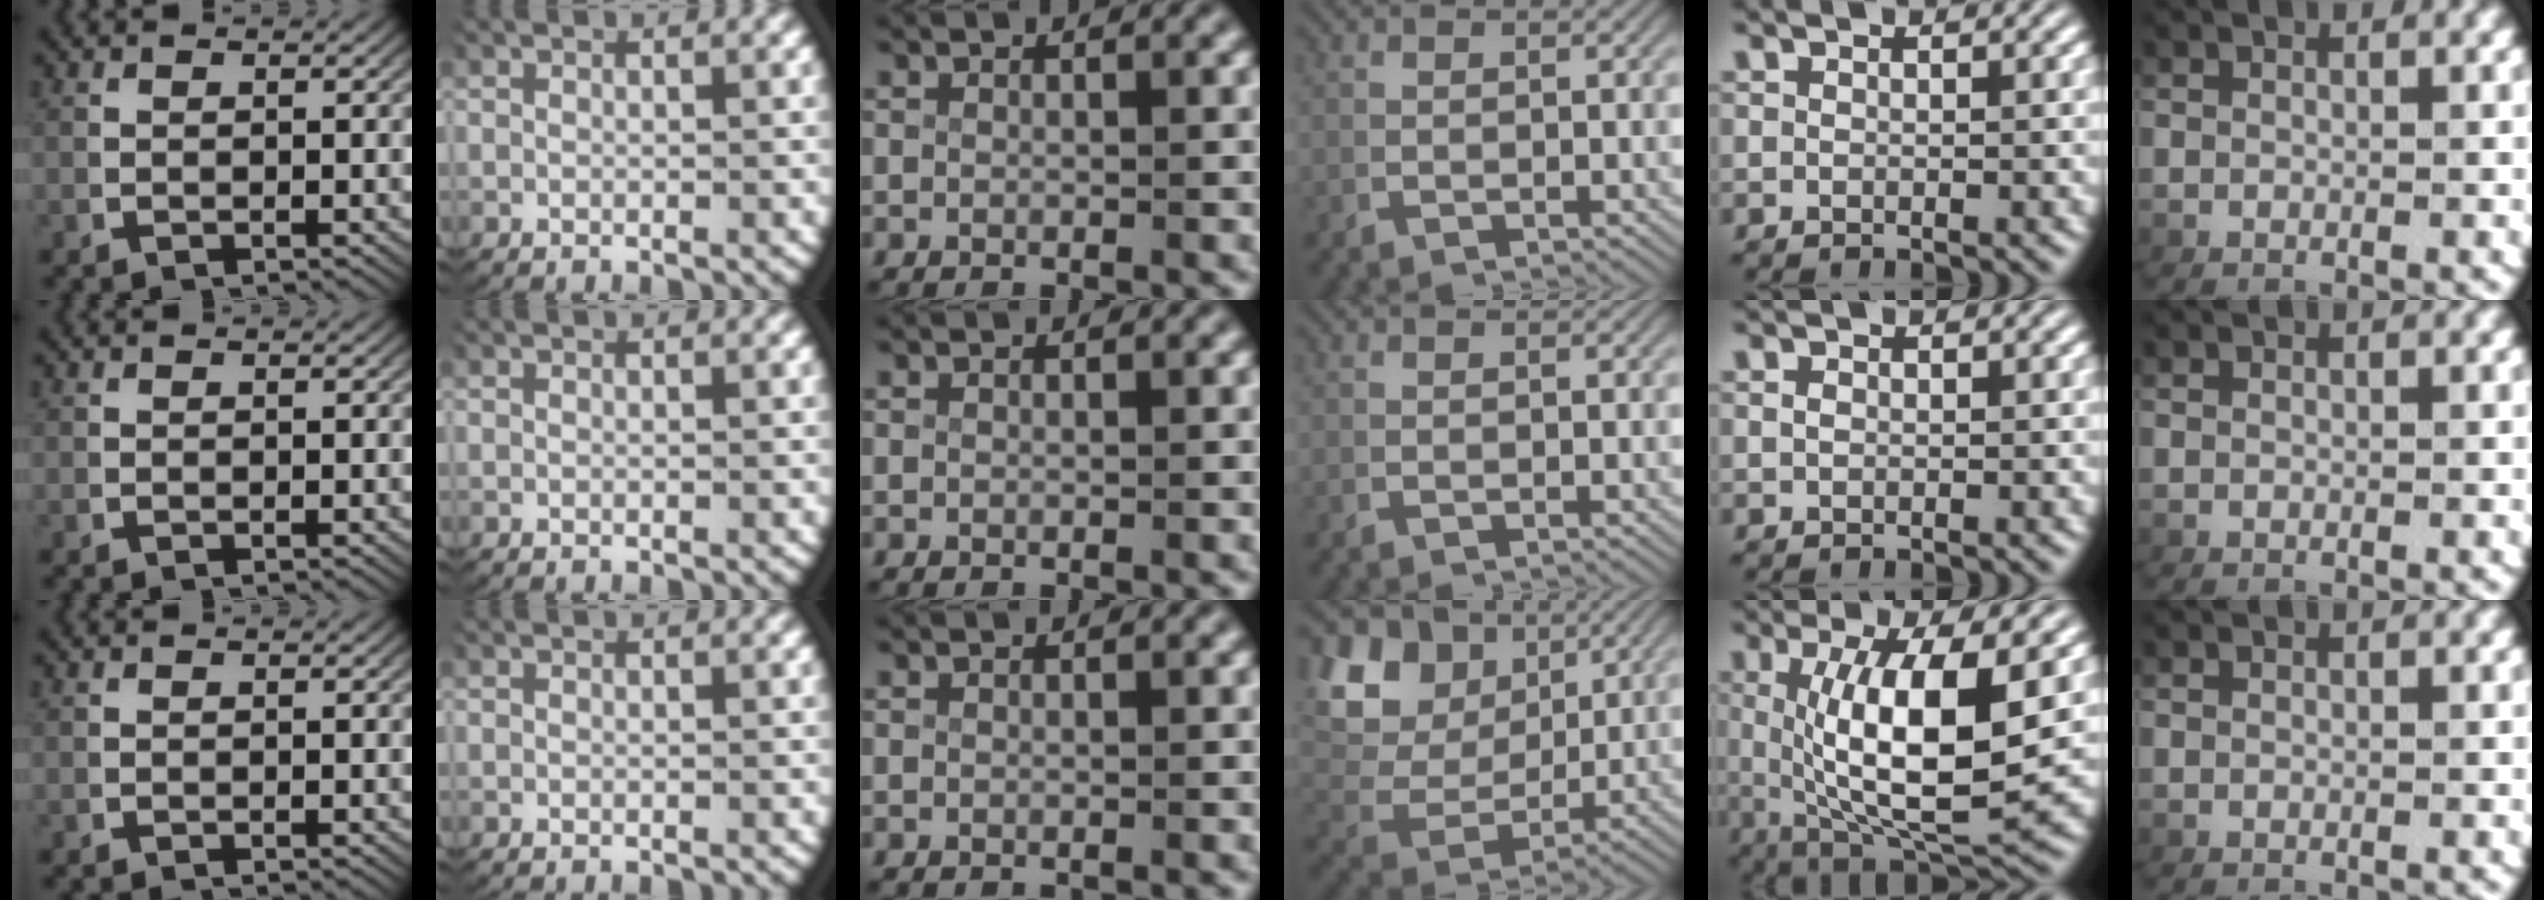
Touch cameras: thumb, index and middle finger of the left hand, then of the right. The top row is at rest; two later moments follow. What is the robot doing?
{"motion": "lift_and_place", "object": "card"}